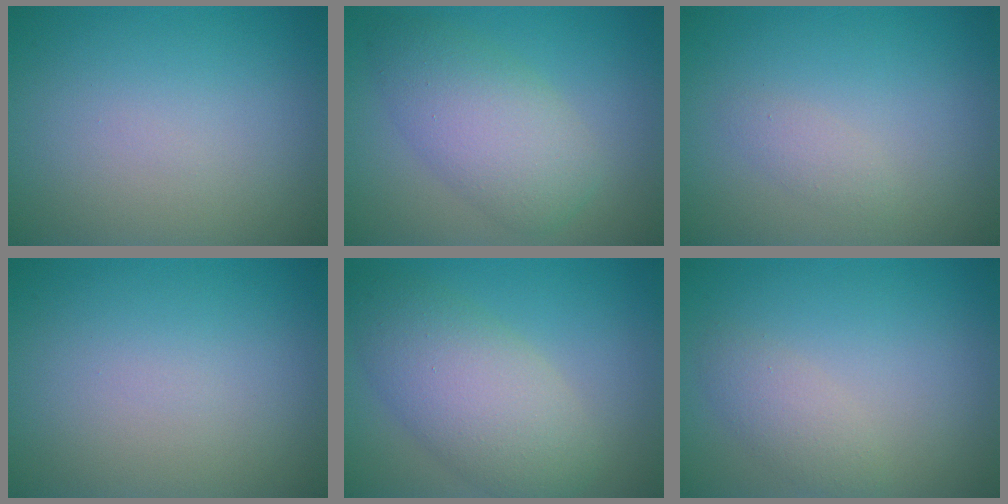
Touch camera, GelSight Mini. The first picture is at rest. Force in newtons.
{"total": 5.3, "press": 5.3, "slide": 0.2}
{"total": 1.1, "press": 1.1, "slide": 0.1}
{"total": 0.0}
{"total": 6.6, "press": 6.6, "slide": 0.2}
{"total": 2.0, "press": 2.0, "slide": 0.1}